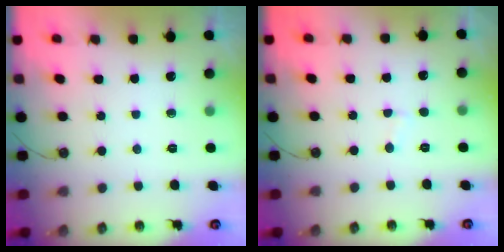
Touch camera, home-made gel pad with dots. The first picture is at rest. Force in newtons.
{"total": 1.7, "press": 1.7, "slide": 0.2}